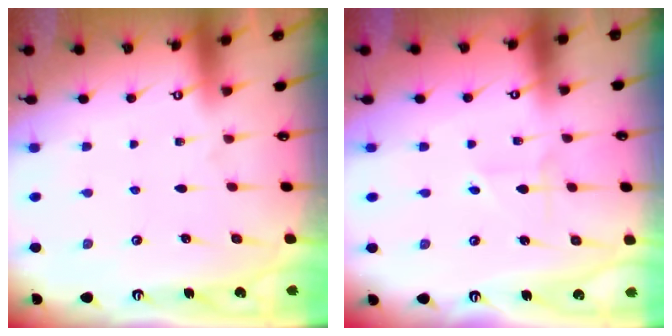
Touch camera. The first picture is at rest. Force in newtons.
{"total": 2.3, "press": 2.3, "slide": 0.1}